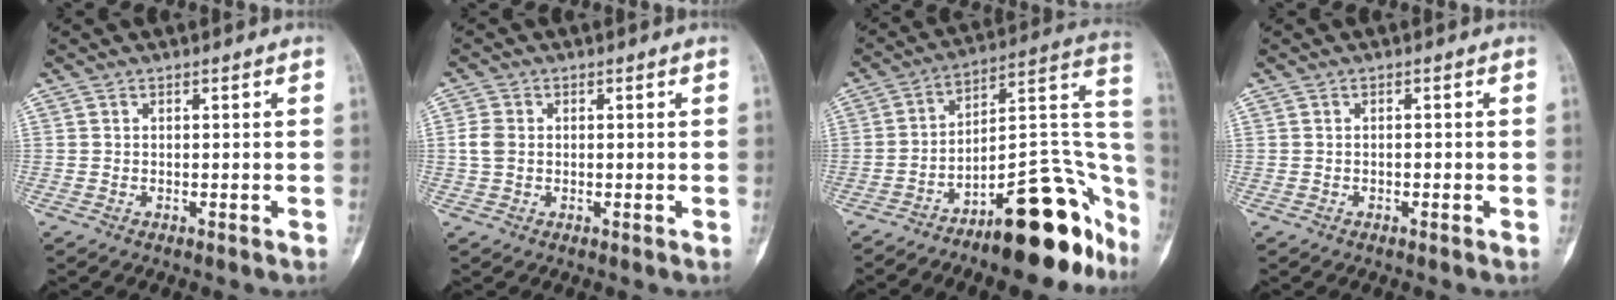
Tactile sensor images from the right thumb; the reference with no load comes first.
{"total": 3.3, "force": [0.1, 2.6, 2.0], "torque": [-0.043, 0.005, -0.003]}
{"total": 23.3, "force": [-13.8, 7.6, 17.2], "torque": [-0.143, 0.115, -0.203]}
{"total": 0.5, "force": [-0.2, 0.3, 0.3], "torque": [-0.006, 0.001, -0.005]}